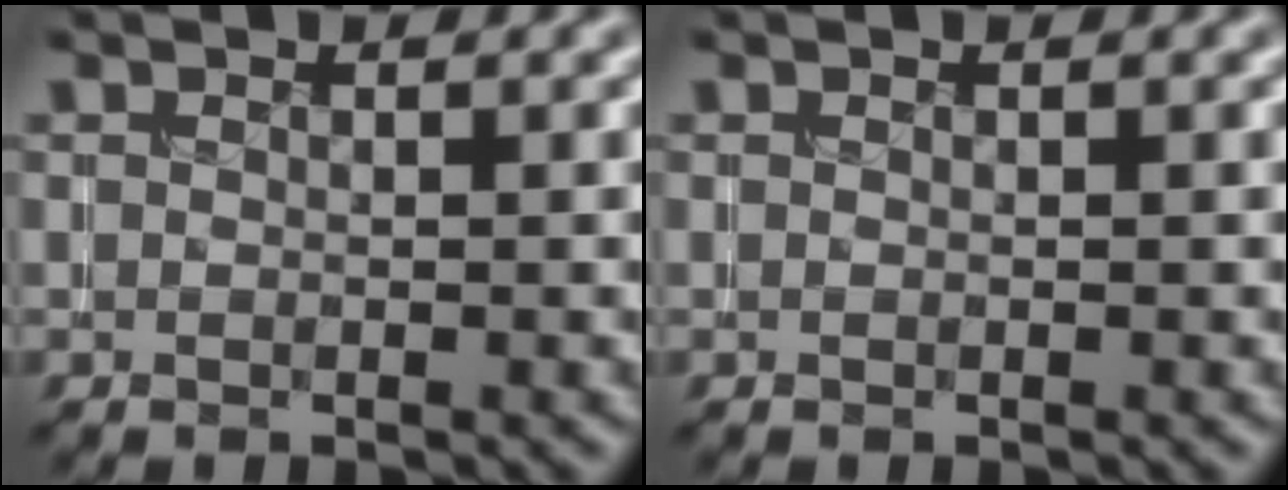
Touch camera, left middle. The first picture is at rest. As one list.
[{"total": 0.0}]